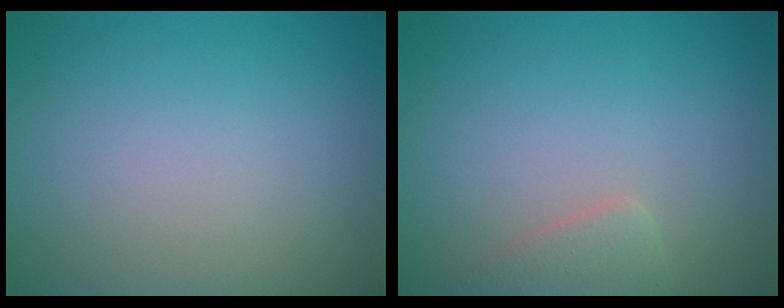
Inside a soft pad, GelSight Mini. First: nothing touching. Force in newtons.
{"total": 1.7, "press": 1.7, "slide": 0.1}